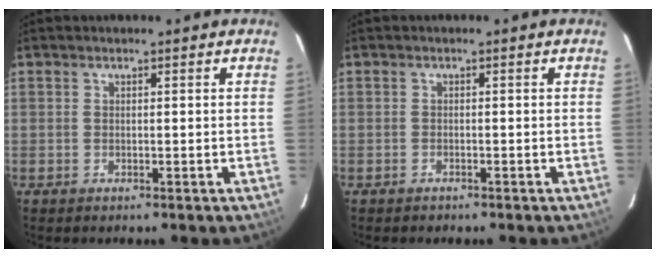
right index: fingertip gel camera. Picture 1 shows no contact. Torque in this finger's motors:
{"motor_torque": [0.02, 0.00, 0.03, -0.02]}